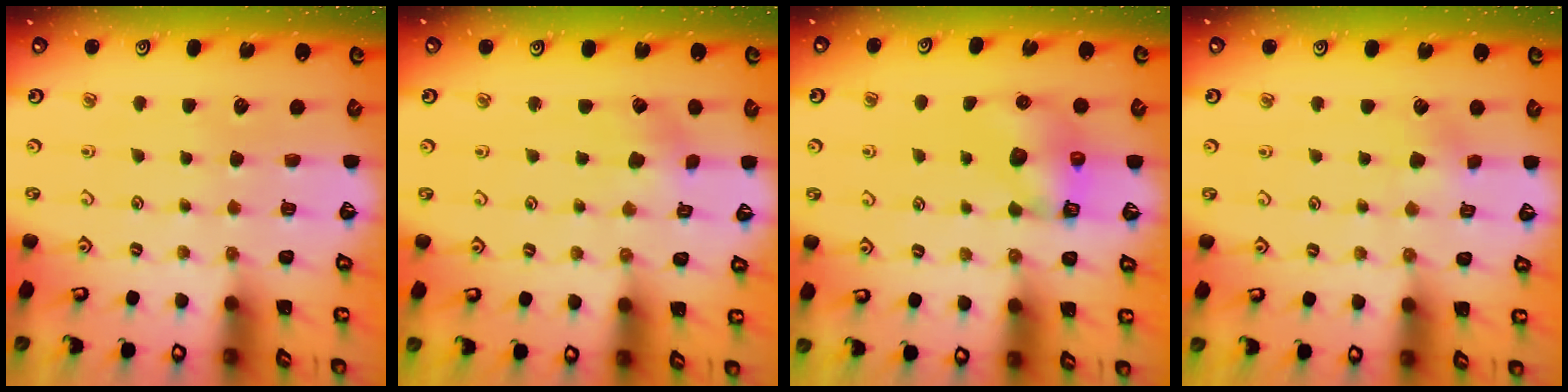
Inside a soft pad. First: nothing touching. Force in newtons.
{"total": 1.7, "press": 1.7, "slide": 0.2}
{"total": 6.8, "press": 6.8, "slide": 0.2}
{"total": 2.9, "press": 2.9, "slide": 0.3}